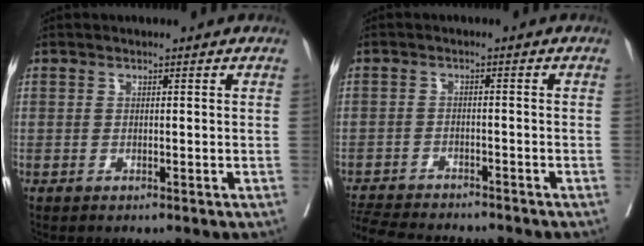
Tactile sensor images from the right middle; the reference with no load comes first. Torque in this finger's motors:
{"motor_torque": [0.24, -0.45, 0.08, 0.04]}